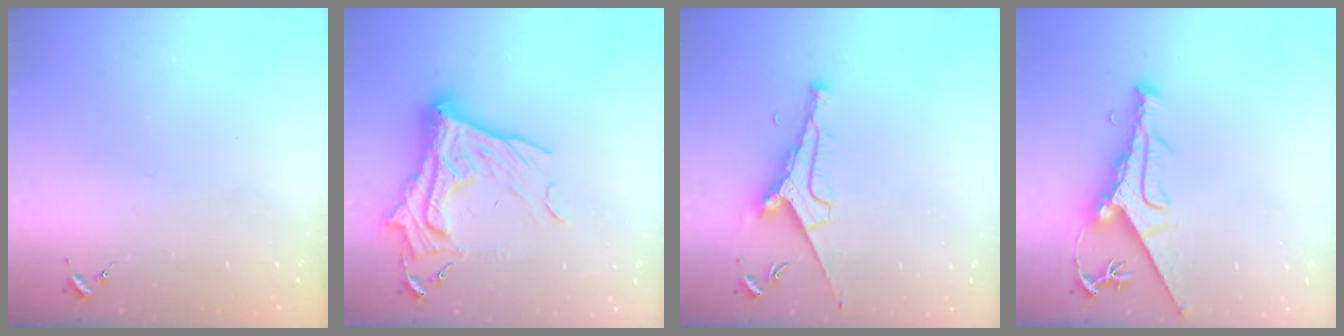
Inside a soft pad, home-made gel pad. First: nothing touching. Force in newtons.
{"total": 19.3, "press": 19.2, "slide": 1.7}
{"total": 8.4, "press": 8.4, "slide": 0.9}
{"total": 10.3, "press": 10.2, "slide": 1.4}